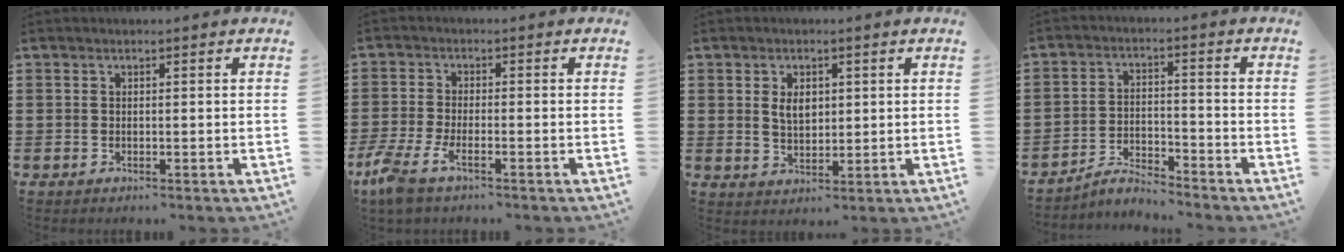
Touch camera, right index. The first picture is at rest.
{"total": 4.3, "force": [-2.8, 0.7, 3.1], "torque": [-0.087, -0.019, -0.062]}
{"total": 3.5, "force": [0.9, 2.2, 2.6], "torque": [-0.050, 0.006, 0.013]}
{"total": 3.9, "force": [-3.8, 0.4, 0.7], "torque": [-0.016, 0.006, -0.079]}